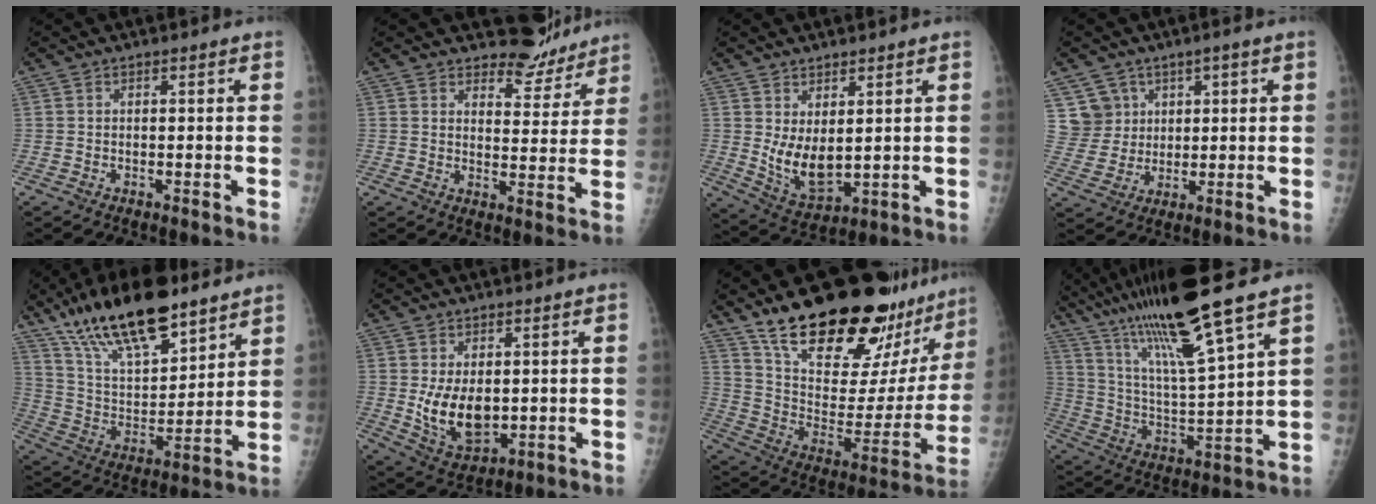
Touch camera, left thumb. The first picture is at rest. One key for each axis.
{"total": 7.7, "fx": 7.1, "fy": 3.0, "fz": 0.0, "tx": 0.031, "ty": -0.070, "tz": 0.093}
{"total": 8.4, "fx": 2.0, "fy": 5.1, "fz": 6.4, "tx": -0.099, "ty": -0.034, "tz": 0.055}
{"total": 6.9, "fx": 3.2, "fy": 6.1, "fz": 0.5, "tx": 0.031, "ty": -0.022, "tz": 0.066}
{"total": 23.0, "fx": 15.8, "fy": 8.7, "fz": 14.2, "tx": -0.211, "ty": -0.056, "tz": 0.280}
{"total": 10.4, "fx": 0.2, "fy": 6.7, "fz": 8.0, "tx": -0.114, "ty": -0.020, "tz": 0.021}
{"total": 32.3, "fx": 23.0, "fy": 11.1, "fz": 19.8, "tx": -0.270, "ty": -0.100, "tz": 0.350}
{"total": 19.6, "fx": 13.8, "fy": 0.7, "fz": 13.9, "tx": -0.241, "ty": -0.056, "tz": 0.255}